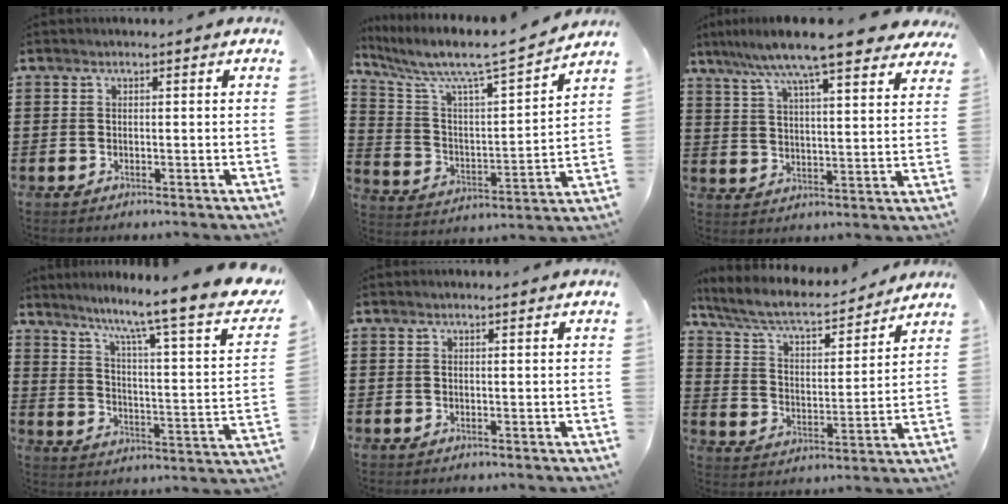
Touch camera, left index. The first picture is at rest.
{"total": 7.0, "force": [6.2, 0.5, 3.3], "torque": [-0.096, -0.053, 0.095]}
{"total": 10.8, "force": [9.0, 0.5, 6.0], "torque": [-0.139, -0.036, 0.150]}
{"total": 8.6, "force": [6.8, -0.5, 5.2], "torque": [-0.112, -0.067, 0.099]}
{"total": 0.0}
{"total": 7.0, "force": [6.2, 1.2, 3.2], "torque": [-0.088, -0.034, 0.101]}